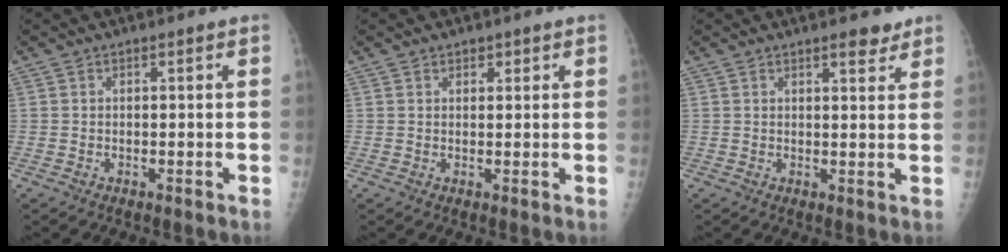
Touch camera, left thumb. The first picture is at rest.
{"total": 1.7, "force": [1.1, 1.1, 0.6], "torque": [0.006, -0.005, 0.013]}
{"total": 3.5, "force": [2.7, 1.2, 1.9], "torque": [-0.011, -0.016, 0.035]}